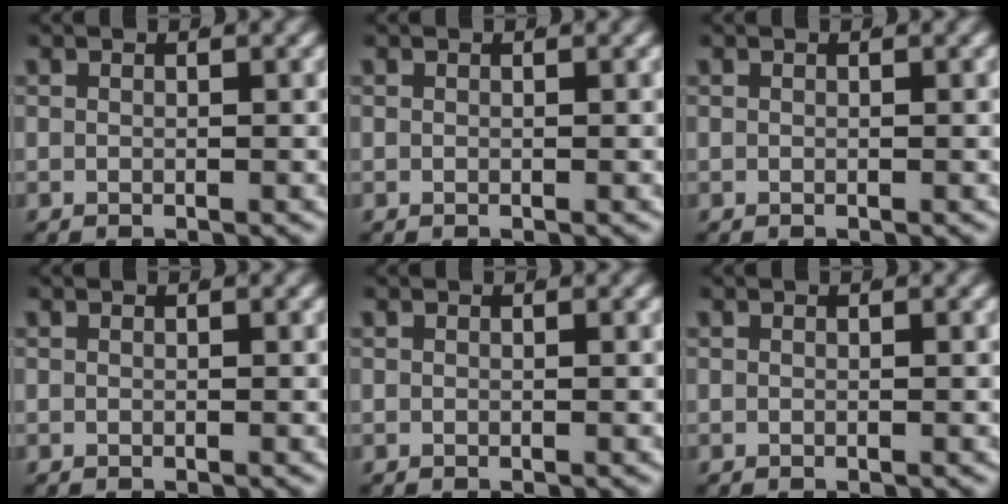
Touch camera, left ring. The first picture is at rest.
{"total": 0.0}
{"total": 0.0}
{"total": 0.0}
{"total": 0.0}
{"total": 0.0}